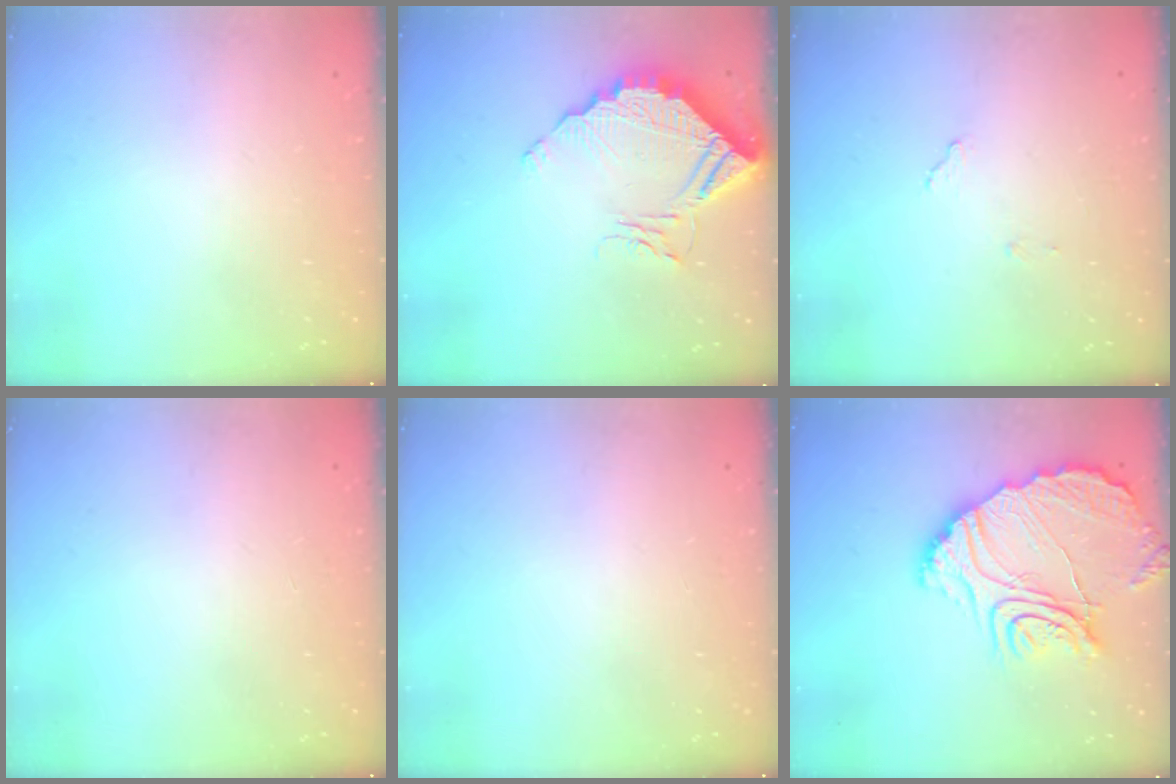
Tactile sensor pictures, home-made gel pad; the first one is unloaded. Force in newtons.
{"total": 12.2, "press": 12.1, "slide": 0.7}
{"total": 7.3, "press": 7.2, "slide": 0.3}
{"total": 0.0}
{"total": 0.0}
{"total": 19.6, "press": 19.5, "slide": 2.0}